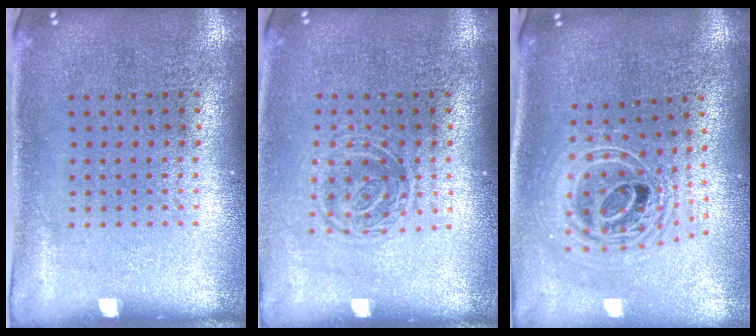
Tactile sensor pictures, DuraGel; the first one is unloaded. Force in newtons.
{"total": 1.4, "press": 1.1, "slide": 0.9}
{"total": 2.4, "press": 1.8, "slide": 1.6}